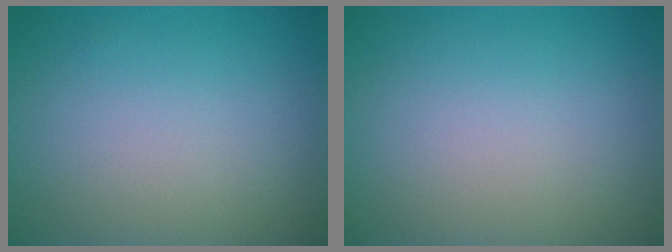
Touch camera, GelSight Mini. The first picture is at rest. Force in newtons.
{"total": 0.0}